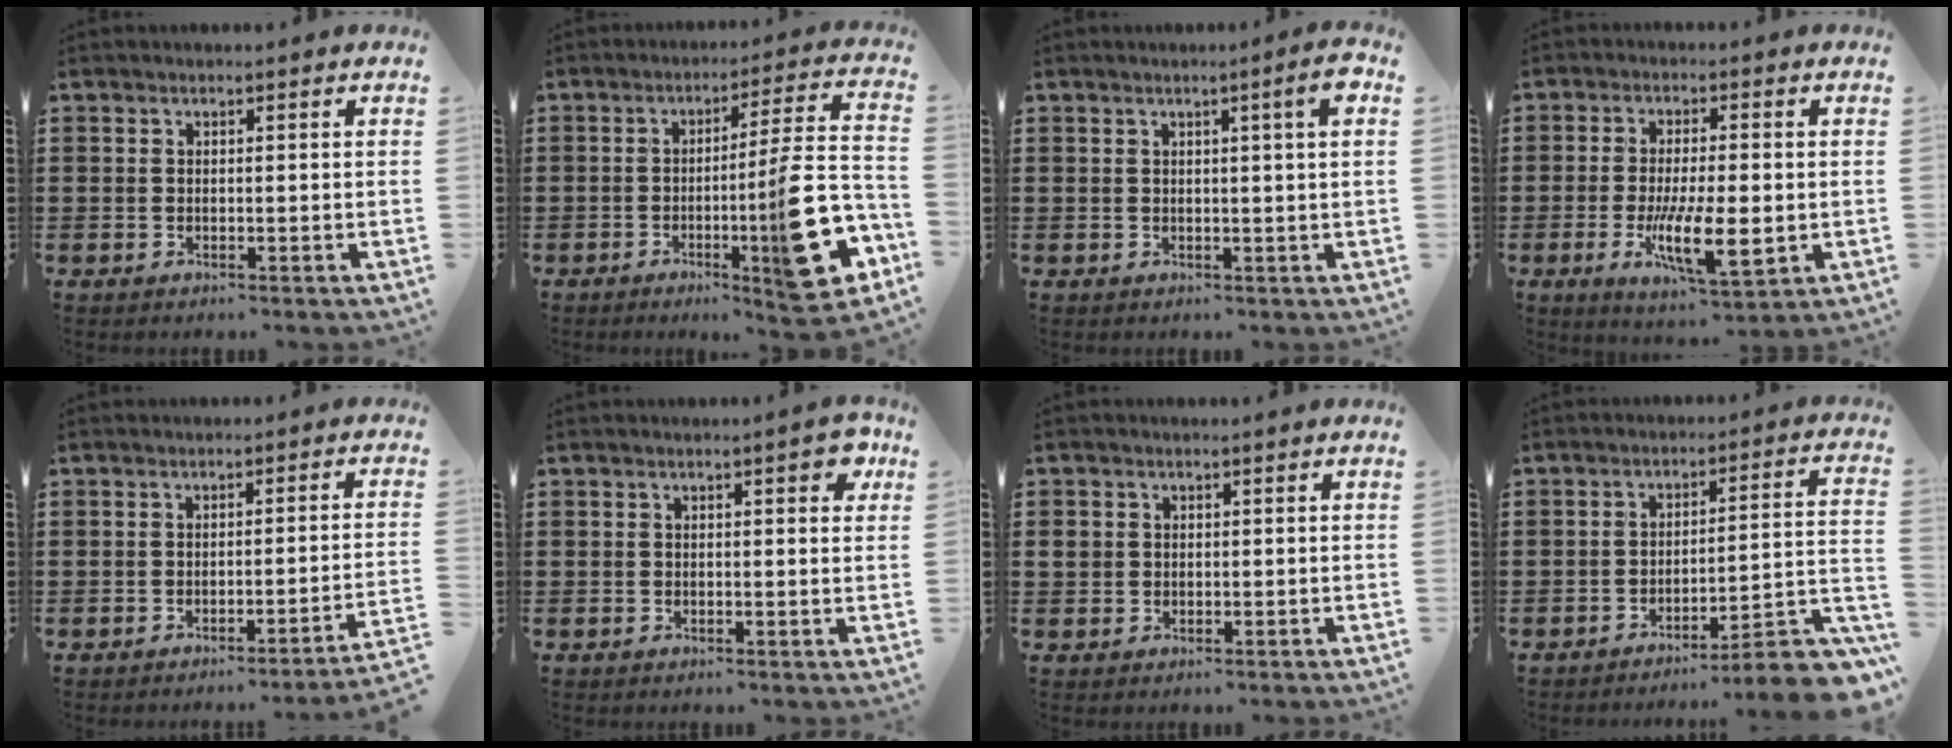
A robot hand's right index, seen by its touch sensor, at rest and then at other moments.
{"total": 13.3, "force": [-4.0, 1.1, 12.6], "torque": [-0.181, -0.030, -0.073]}
{"total": 3.2, "force": [1.2, -0.2, 3.0], "torque": [-0.042, -0.009, 0.014]}
{"total": 10.3, "force": [-2.0, 3.4, 9.5], "torque": [-0.175, -0.014, -0.031]}
{"total": 1.8, "force": [-1.4, -0.6, 1.0], "torque": [-0.018, -0.003, -0.030]}
{"total": 3.0, "force": [1.3, 0.9, 2.5], "torque": [-0.028, -0.001, 0.016]}
{"total": 1.6, "force": [0.2, 1.5, 0.5], "torque": [-0.015, 0.006, 0.004]}
{"total": 6.3, "force": [-5.0, 0.3, 3.8], "torque": [-0.059, -0.012, -0.095]}